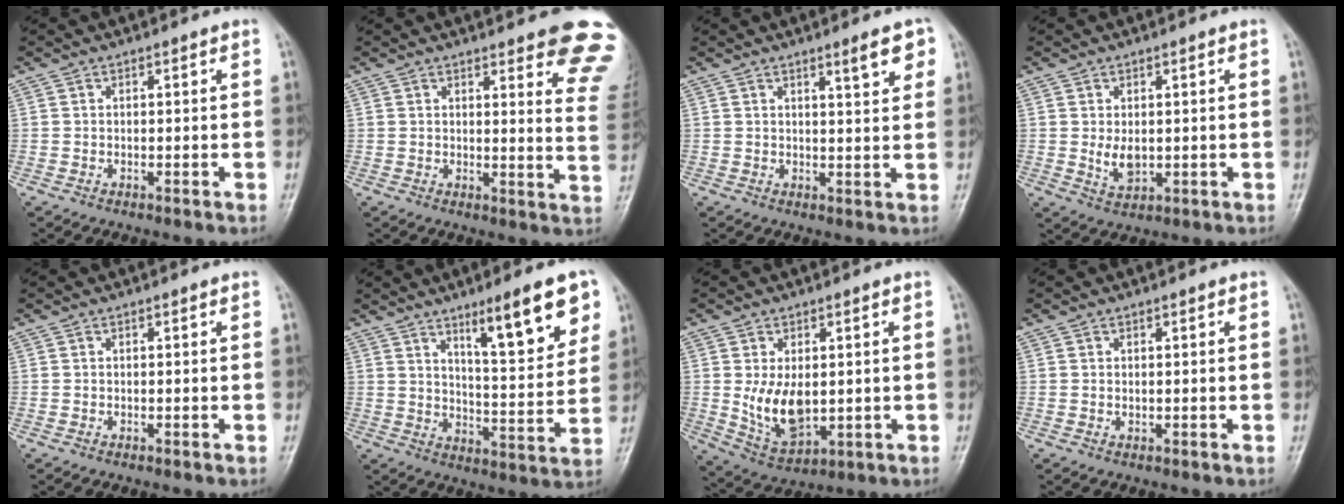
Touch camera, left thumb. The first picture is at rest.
{"total": 14.2, "force": [10.4, 3.4, 9.1], "torque": [-0.069, -0.059, 0.099]}
{"total": 4.8, "force": [2.7, 1.1, 3.8], "torque": [-0.042, -0.015, 0.038]}
{"total": 4.3, "force": [0.2, 2.7, 3.4], "torque": [-0.049, -0.011, 0.010]}
{"total": 0.0}
{"total": 15.0, "force": [8.4, 3.4, 12.0], "torque": [-0.151, -0.044, 0.131]}
{"total": 9.5, "force": [0.2, 5.8, 7.6], "torque": [-0.119, -0.016, 0.020]}
{"total": 1.4, "force": [0.2, 0.9, 1.0], "torque": [-0.011, -0.003, 0.006]}